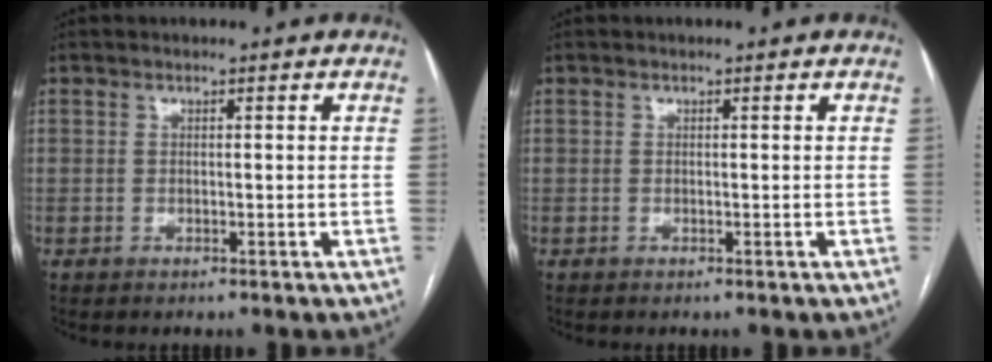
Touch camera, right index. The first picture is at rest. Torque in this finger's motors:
{"motor_torque": [0.00, 0.00, 0.00, 0.00]}